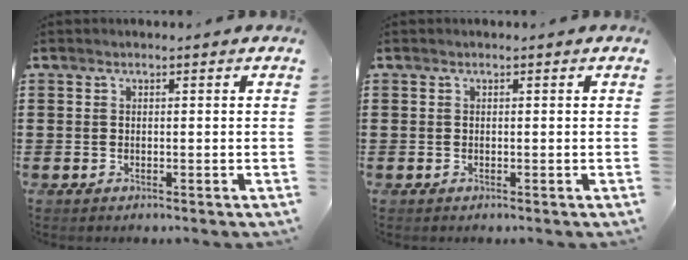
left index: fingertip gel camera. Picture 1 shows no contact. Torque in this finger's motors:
{"motor_torque": [-0.04, -0.04, 0.00, 0.00]}